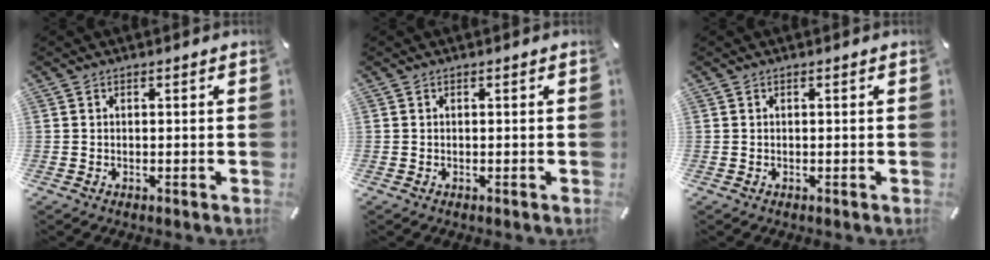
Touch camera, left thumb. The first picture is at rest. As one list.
[{"total": 0.0}, {"total": 0.0}]